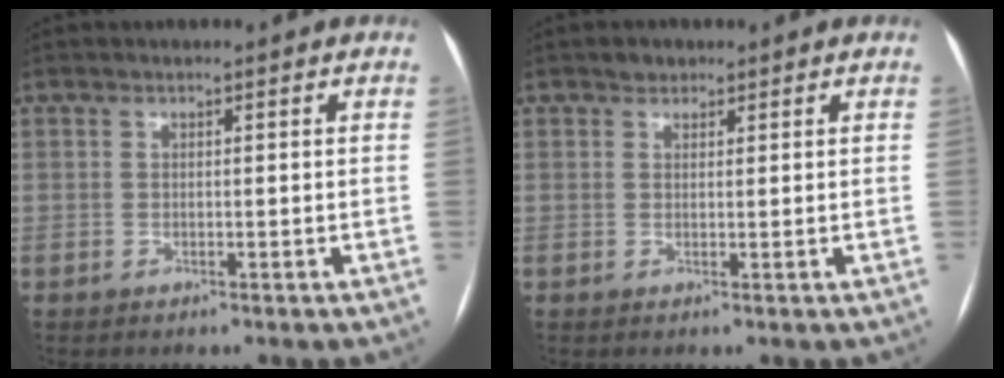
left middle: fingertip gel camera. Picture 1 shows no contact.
{"total": 1.5, "force": [1.1, 1.0, 0.3], "torque": [-0.003, 0.004, 0.015]}